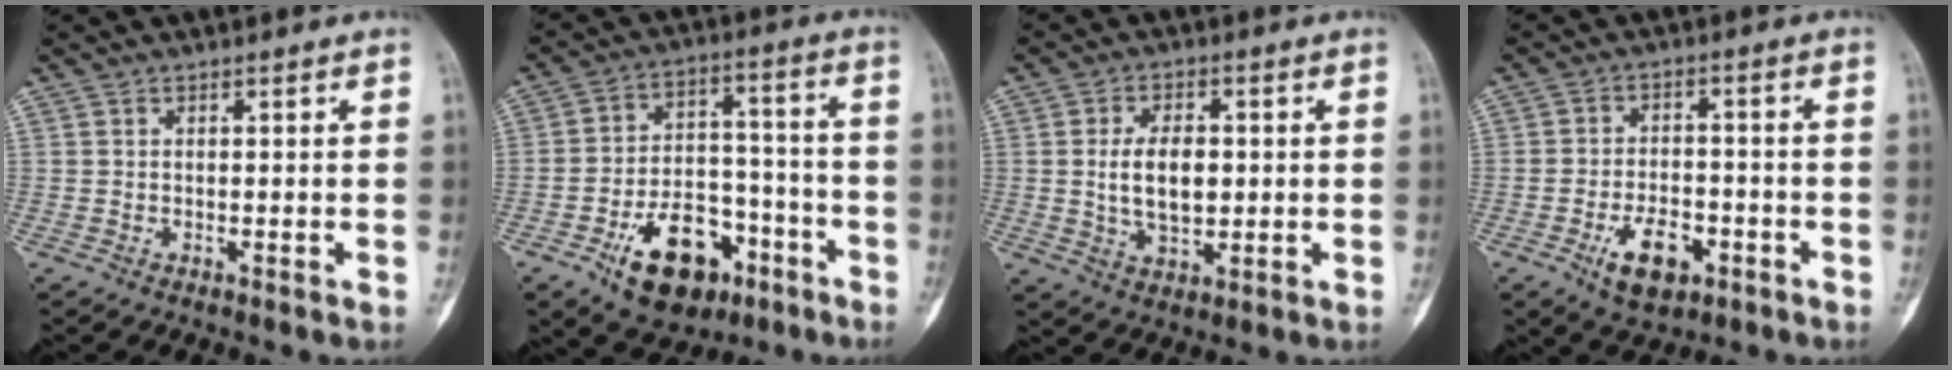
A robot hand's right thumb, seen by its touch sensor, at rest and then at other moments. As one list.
[{"total": 16.3, "force": [-8.6, 9.9, 9.8], "torque": [-0.118, 0.065, -0.127]}, {"total": 8.2, "force": [0.3, 4.8, 6.7], "torque": [-0.106, -0.003, 0.009]}, {"total": 8.6, "force": [-4.1, 4.8, 5.8], "torque": [-0.075, 0.021, -0.062]}]